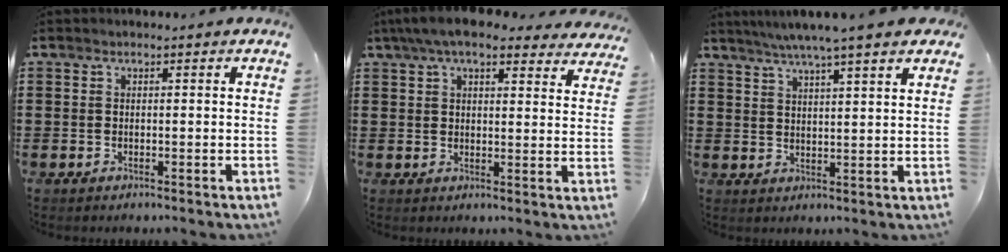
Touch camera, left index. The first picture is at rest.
{"total": 7.4, "force": [6.2, 1.3, 3.8], "torque": [-0.091, -0.012, 0.115]}
{"total": 5.4, "force": [4.5, 0.0, 3.0], "torque": [-0.070, -0.010, 0.079]}